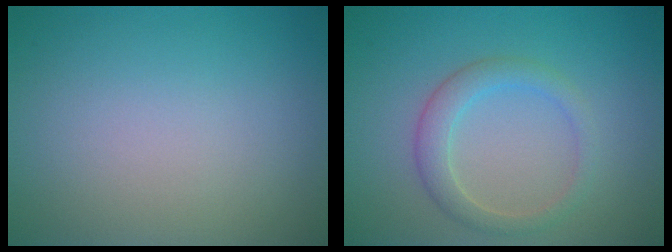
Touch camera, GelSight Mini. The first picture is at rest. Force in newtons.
{"total": 2.7, "press": 2.7, "slide": 0.1}